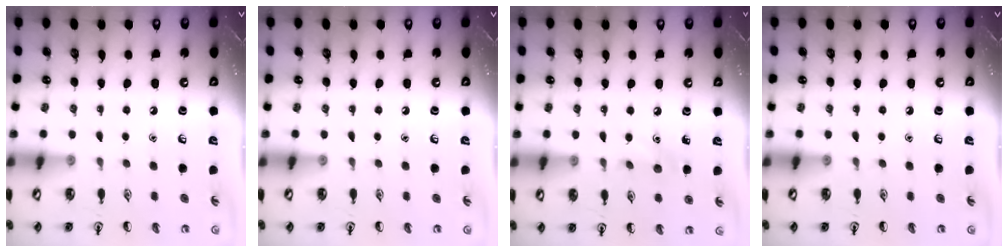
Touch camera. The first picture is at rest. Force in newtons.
{"total": 0.0}
{"total": 5.8, "press": 5.5, "slide": 2.0}
{"total": 0.0}